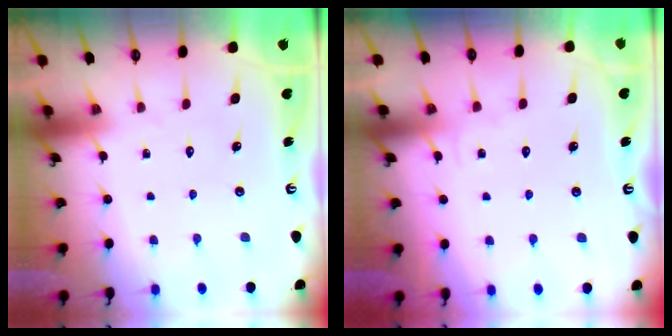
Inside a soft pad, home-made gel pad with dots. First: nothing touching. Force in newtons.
{"total": 2.9, "press": 2.9, "slide": 0.3}